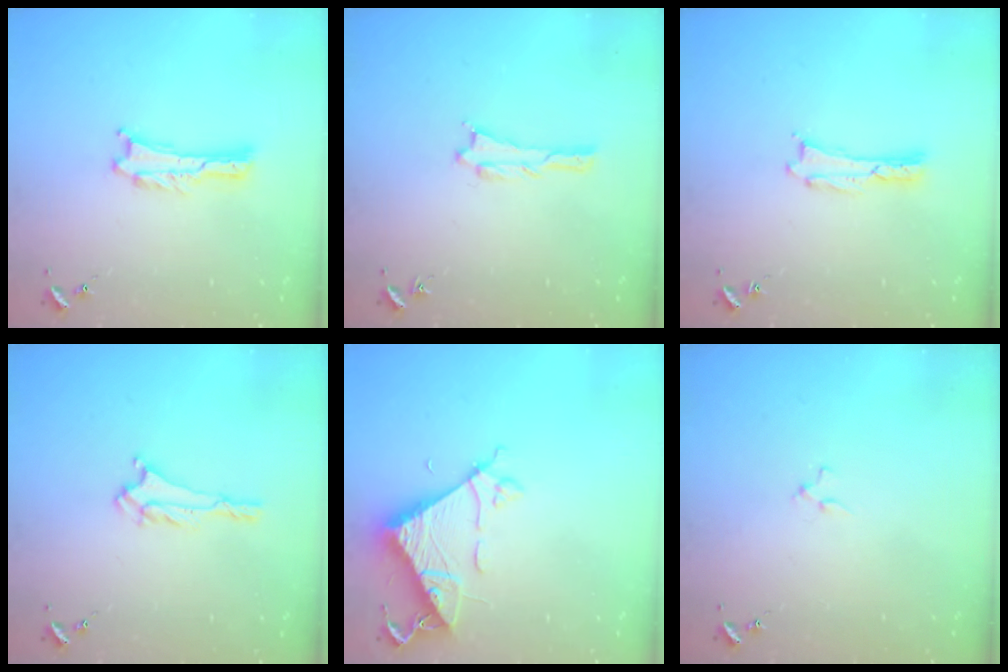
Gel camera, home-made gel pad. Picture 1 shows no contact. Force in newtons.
{"total": 0.6, "press": 0.6, "slide": 0.1}
{"total": 0.0}
{"total": 1.9, "press": 1.9, "slide": 0.4}
{"total": 8.3, "press": 8.3, "slide": 0.8}
{"total": 0.9, "press": 0.9, "slide": 0.2}